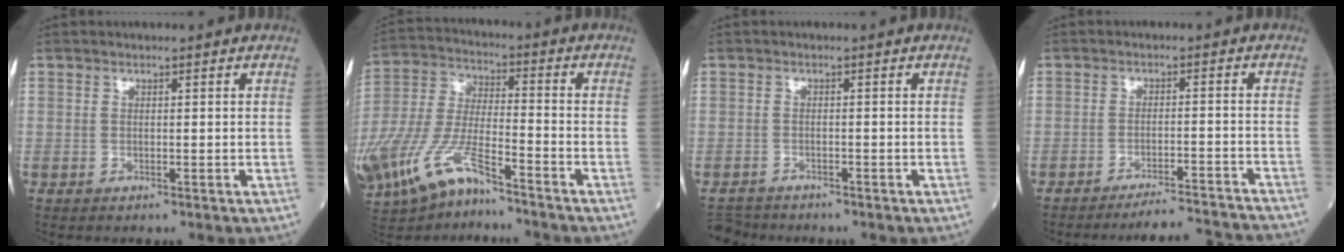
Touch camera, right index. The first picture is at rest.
{"total": 15.5, "force": [-10.2, 4.4, 10.8], "torque": [-0.250, -0.028, -0.194]}
{"total": 3.4, "force": [-3.2, 1.1, -0.2], "torque": [0.001, -0.010, -0.057]}
{"total": 11.3, "force": [-11.1, -1.0, 1.8], "torque": [-0.009, -0.008, -0.147]}